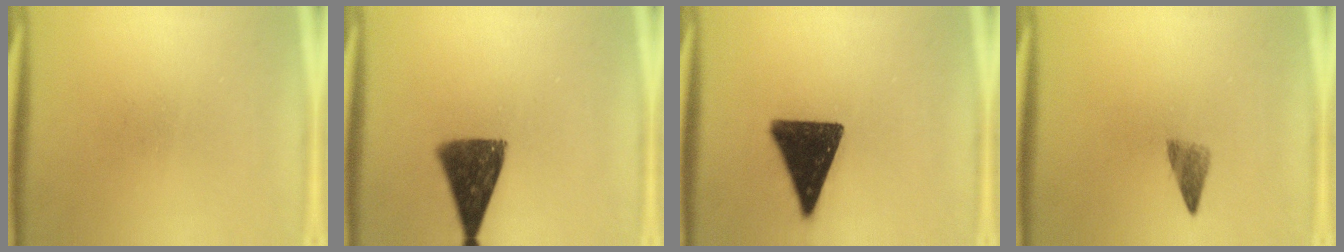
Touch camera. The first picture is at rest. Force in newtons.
{"total": 10.9}
{"total": 15.2}
{"total": 2.8}